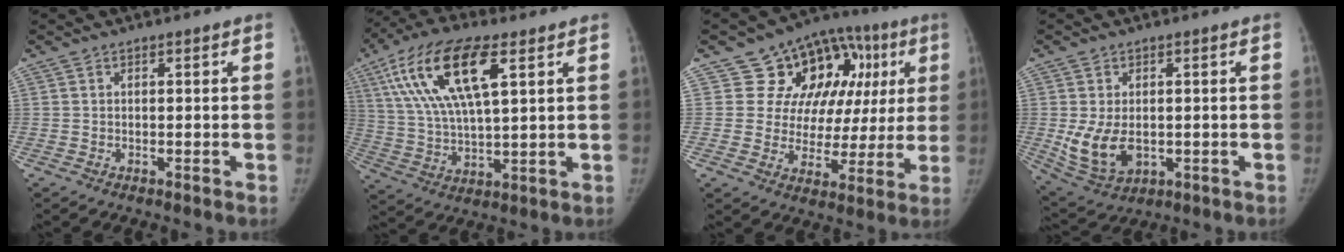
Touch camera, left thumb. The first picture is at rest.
{"total": 18.3, "force": [7.3, 6.8, 15.3], "torque": [-0.300, -0.004, 0.134]}
{"total": 18.1, "force": [5.7, 13.5, 10.5], "torque": [-0.070, 0.023, 0.087]}
{"total": 9.2, "force": [-0.7, 6.1, 6.8], "torque": [-0.120, -0.012, 0.005]}